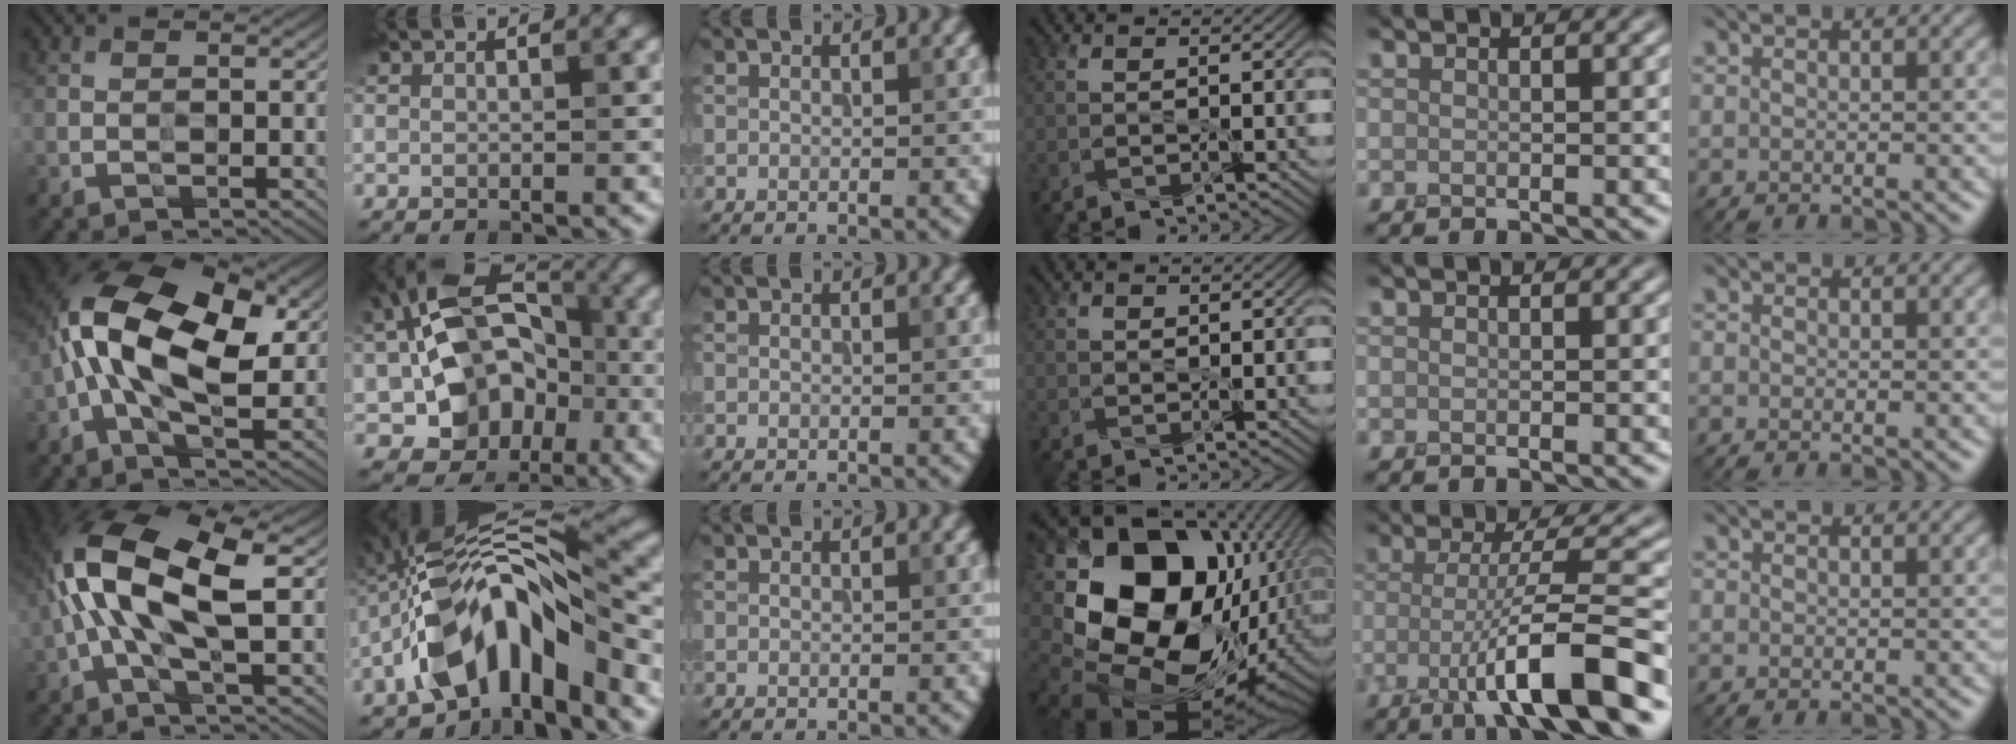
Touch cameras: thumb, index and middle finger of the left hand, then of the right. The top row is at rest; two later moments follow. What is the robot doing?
{"motion": "peel", "object": "tape"}